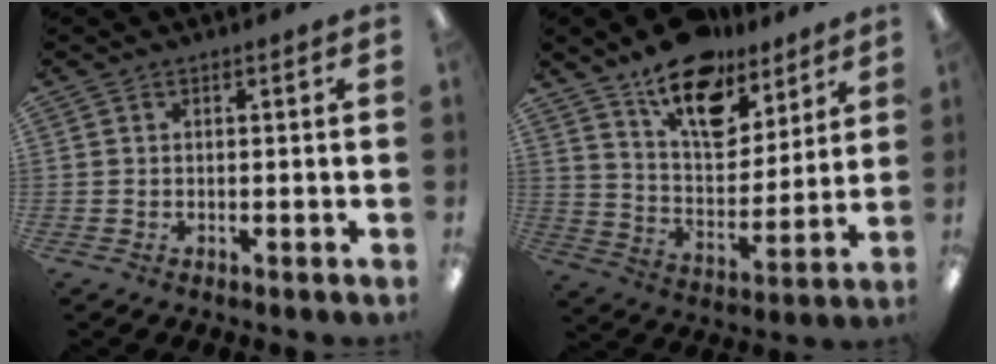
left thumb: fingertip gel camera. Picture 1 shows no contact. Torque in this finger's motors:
{"motor_torque": [0.27, 0.23, 1.10, -1.67, 0.32]}